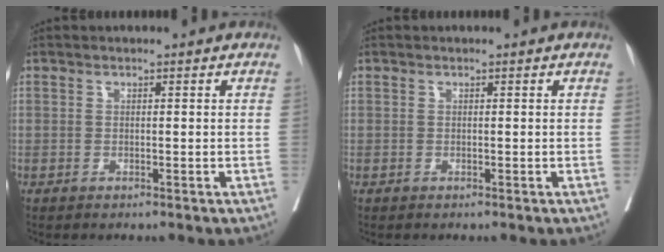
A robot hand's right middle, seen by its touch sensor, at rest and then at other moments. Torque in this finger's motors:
{"motor_torque": [0.00, 0.00, 0.00, 0.00]}